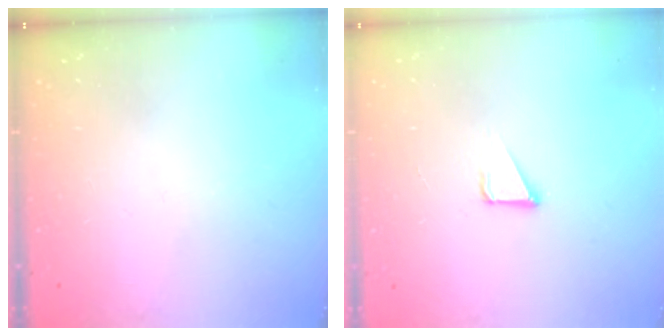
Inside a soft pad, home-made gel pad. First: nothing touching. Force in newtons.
{"total": 2.2, "press": 2.2, "slide": 0.2}